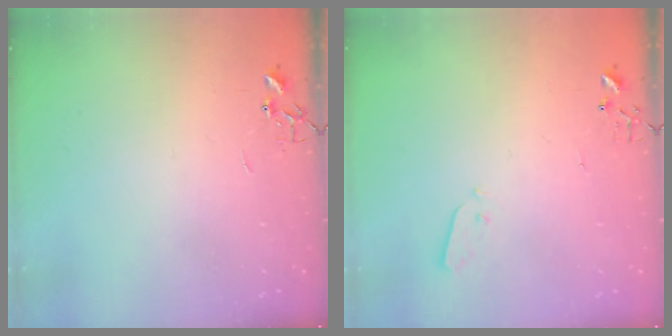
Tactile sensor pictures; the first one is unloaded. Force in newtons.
{"total": 3.0, "press": 2.9, "slide": 0.3}